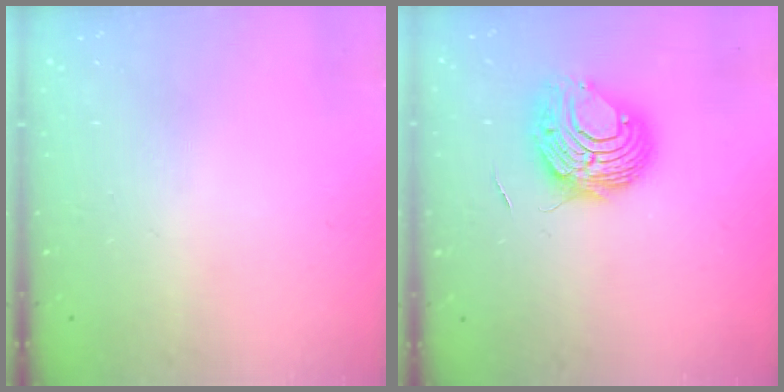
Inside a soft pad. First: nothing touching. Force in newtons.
{"total": 8.7, "press": 8.7, "slide": 0.8}